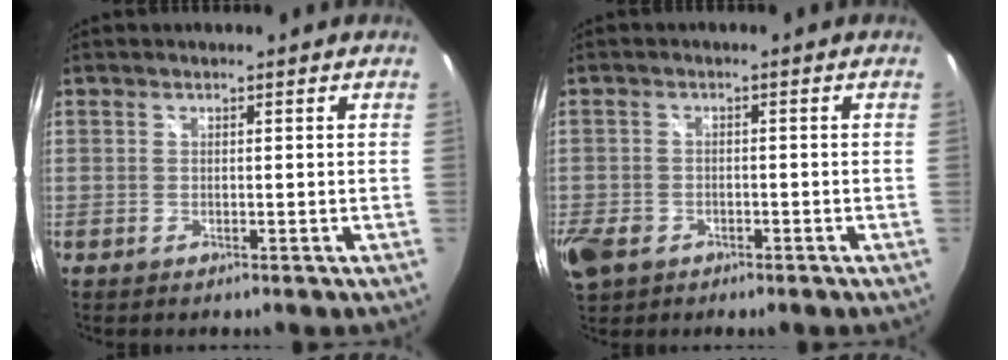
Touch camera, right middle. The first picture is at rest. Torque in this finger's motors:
{"motor_torque": [1.08, -1.06, 0.39, 0.21]}